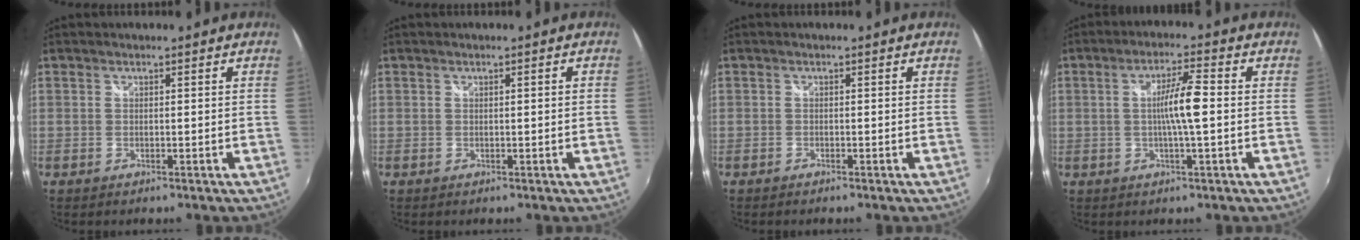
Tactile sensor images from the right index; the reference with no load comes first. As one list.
[{"total": 0.9, "force": [-0.1, 0.0, 0.9], "torque": [-0.010, 0.002, -0.001]}, {"total": 0.7, "force": [-0.6, 0.2, 0.2], "torque": [-0.006, -0.004, -0.014]}, {"total": 6.4, "force": [-0.3, 0.1, 6.4], "torque": [-0.114, 0.002, -0.004]}]